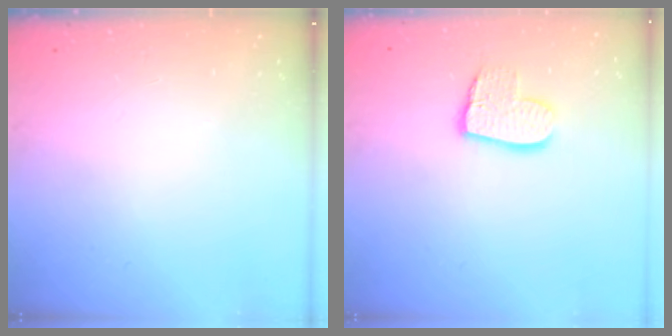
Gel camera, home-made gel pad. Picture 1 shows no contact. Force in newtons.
{"total": 9.8, "press": 9.8, "slide": 0.9}